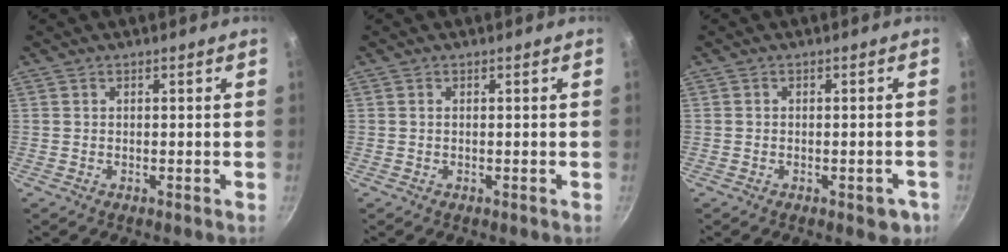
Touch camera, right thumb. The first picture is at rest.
{"total": 0.0}
{"total": 3.9, "force": [-1.7, 2.1, 2.7], "torque": [-0.017, 0.013, -0.015]}